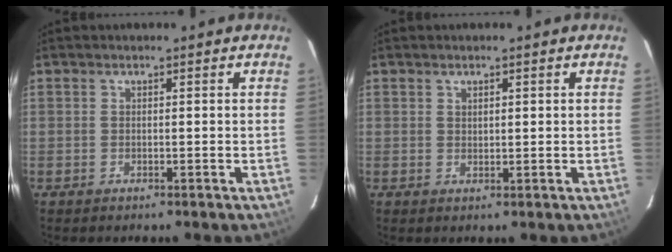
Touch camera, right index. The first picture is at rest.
{"total": 1.1, "force": [0.7, 0.6, 0.6], "torque": [-0.009, 0.003, 0.014]}